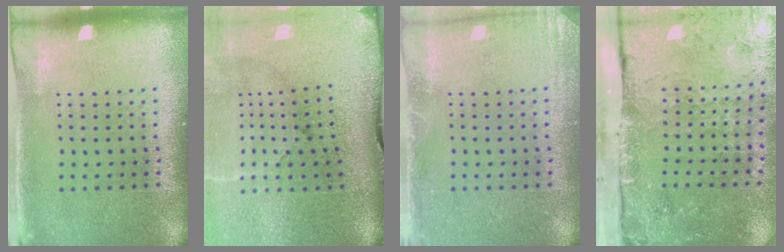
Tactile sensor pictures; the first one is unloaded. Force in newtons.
{"total": 5.1, "press": 4.0, "slide": 3.2}
{"total": 1.8, "press": 1.8, "slide": 0.2}
{"total": 4.7, "press": 3.6, "slide": 3.1}